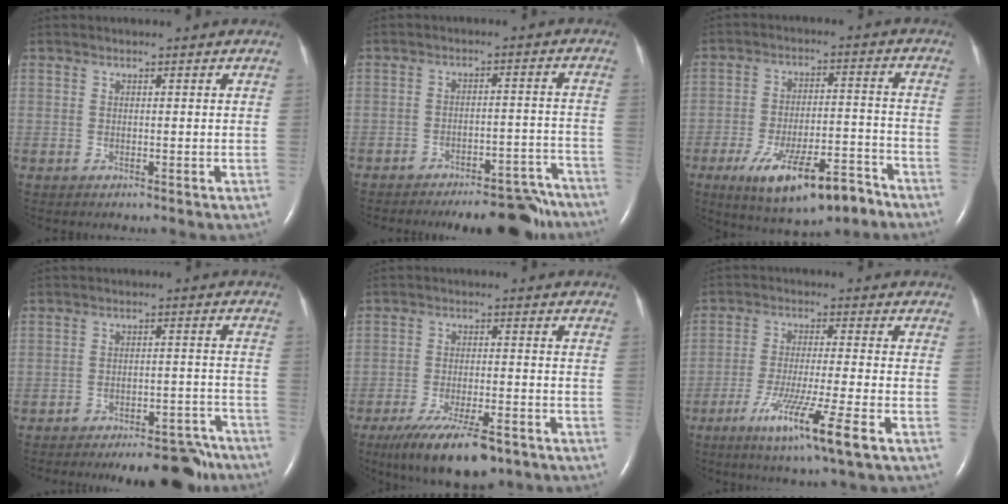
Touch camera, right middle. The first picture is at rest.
{"total": 14.4, "force": [-13.0, 4.0, 5.0], "torque": [-0.044, 0.022, -0.167]}
{"total": 13.7, "force": [-8.7, 4.0, 9.9], "torque": [-0.165, -0.004, -0.134]}
{"total": 14.1, "force": [-12.3, 4.3, 5.2], "torque": [-0.050, 0.021, -0.159]}
{"total": 11.8, "force": [-8.0, 3.0, 8.1], "torque": [-0.138, -0.022, -0.129]}
{"total": 10.5, "force": [-5.5, -0.8, 8.9], "torque": [-0.165, -0.031, -0.097]}